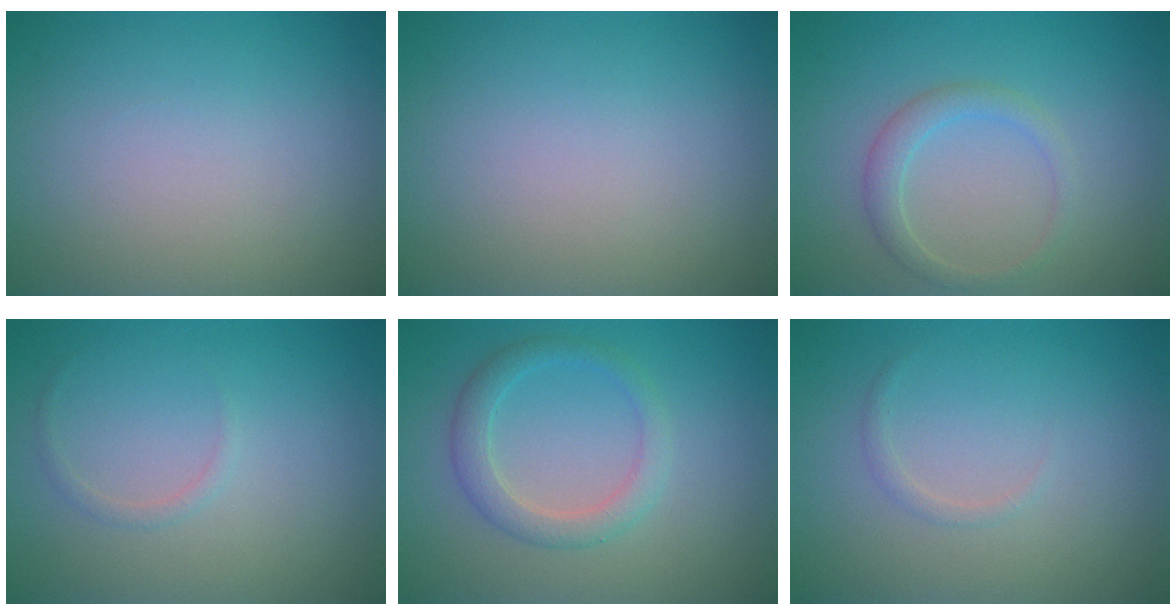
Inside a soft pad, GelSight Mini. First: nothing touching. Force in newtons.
{"total": 0.0}
{"total": 2.0, "press": 2.0, "slide": 0.1}
{"total": 0.7, "press": 0.7, "slide": 0.1}
{"total": 2.6, "press": 2.6, "slide": 0.2}
{"total": 0.7, "press": 0.7, "slide": 0.1}